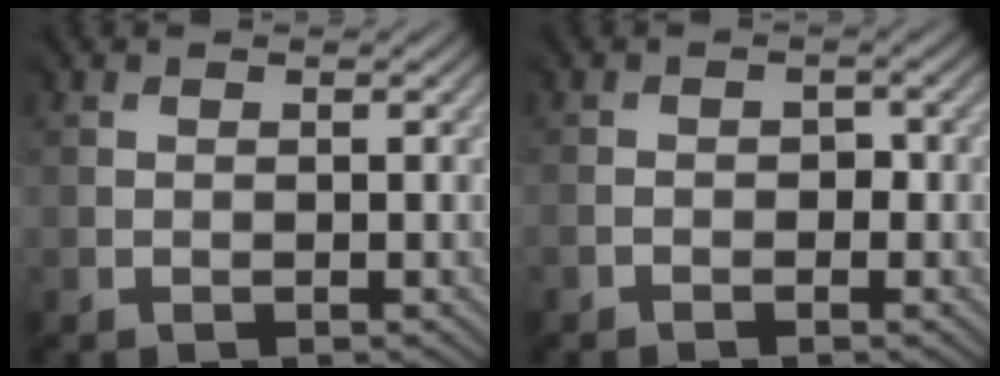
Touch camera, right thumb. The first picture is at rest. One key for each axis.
{"total": 0.8, "fx": -0.7, "fy": 0.1, "fz": 0.0, "tx": 0.002, "ty": 0.002, "tz": -0.012}